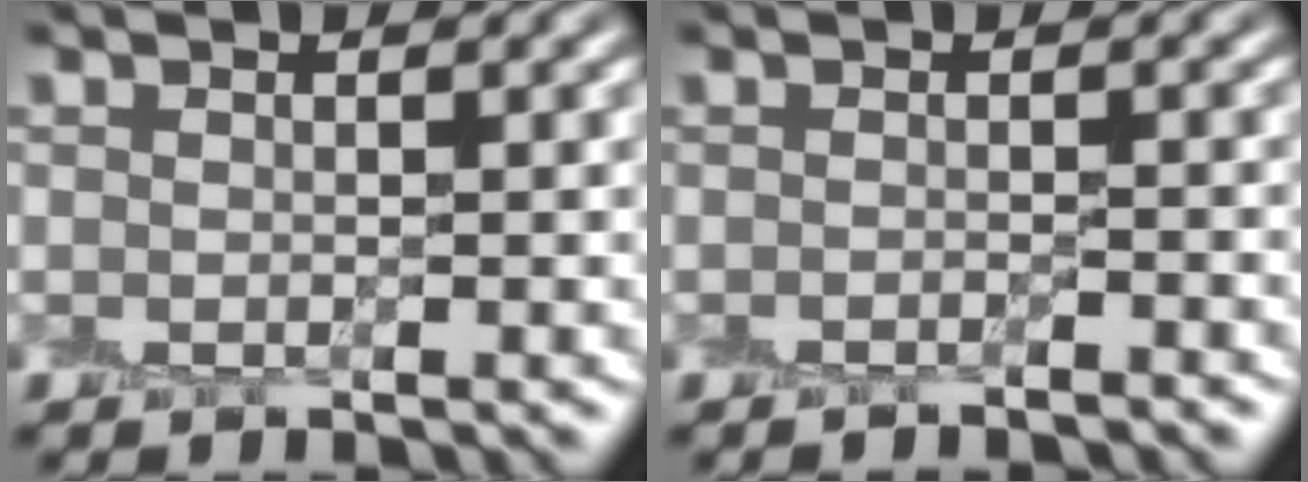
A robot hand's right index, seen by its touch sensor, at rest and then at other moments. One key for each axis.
{"total": 1.4, "fx": -1.2, "fy": 0.0, "fz": 0.8, "tx": 0.006, "ty": 0.001, "tz": -0.022}